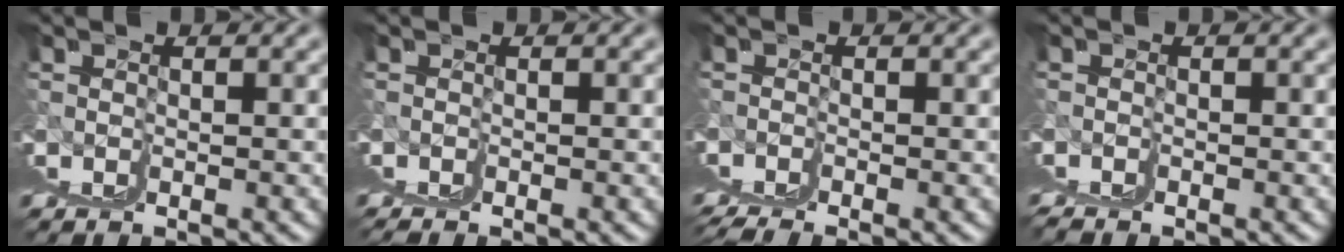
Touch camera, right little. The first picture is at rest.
{"total": 1.0, "force": [0.3, 0.1, 0.9], "torque": [-0.012, 0.005, 0.006]}
{"total": 2.0, "force": [0.4, -0.1, 1.9], "torque": [-0.030, 0.001, 0.014]}
{"total": 1.5, "force": [0.7, 0.0, 1.3], "torque": [-0.017, 0.004, 0.014]}